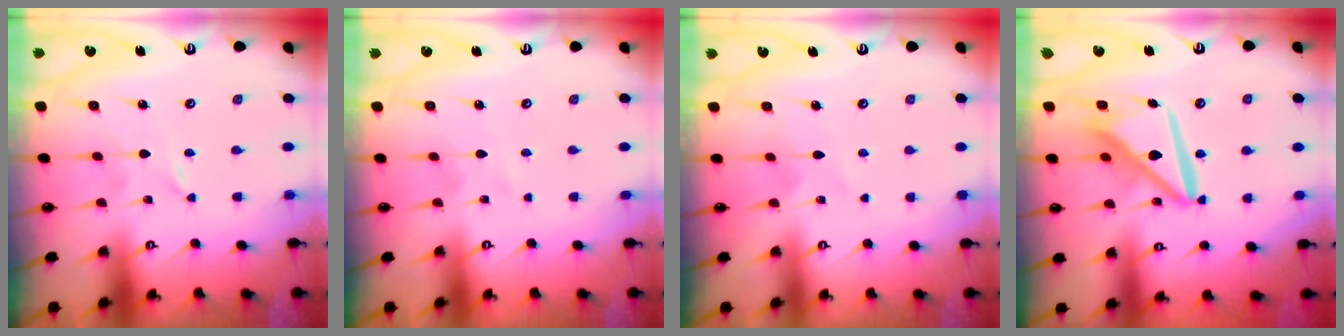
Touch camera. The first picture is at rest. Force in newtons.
{"total": 1.1, "press": 1.1, "slide": 0.2}
{"total": 4.6, "press": 4.6, "slide": 0.5}
{"total": 14.1, "press": 13.9, "slide": 1.7}